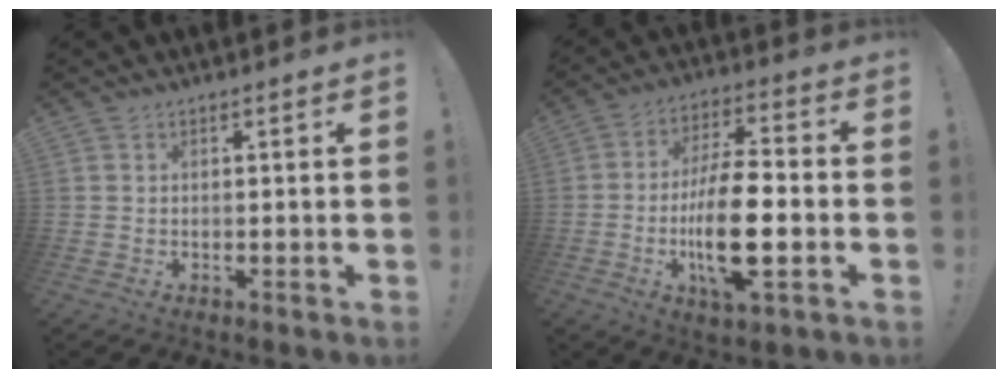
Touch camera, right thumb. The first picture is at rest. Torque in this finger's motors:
{"motor_torque": [2.73, 2.21, 1.29, -1.01, 0.41]}